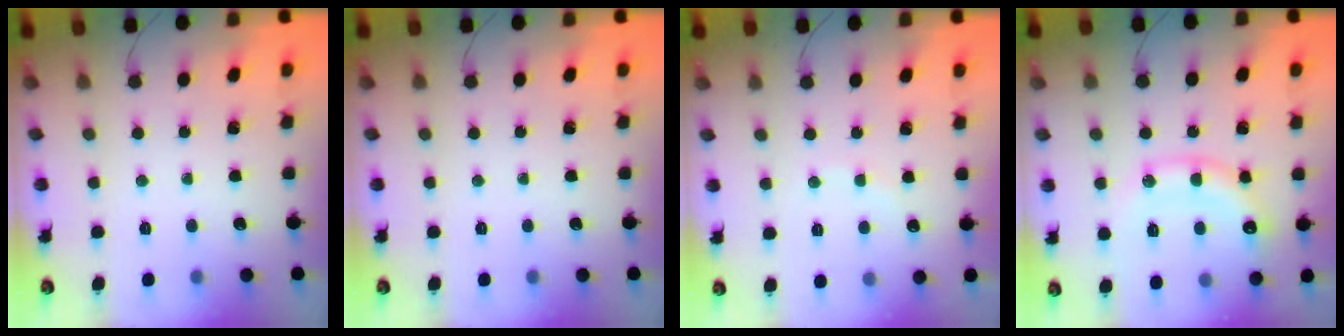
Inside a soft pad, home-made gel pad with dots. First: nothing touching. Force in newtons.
{"total": 0.0}
{"total": 4.6, "press": 4.4, "slide": 1.1}
{"total": 14.4, "press": 14.4, "slide": 1.2}